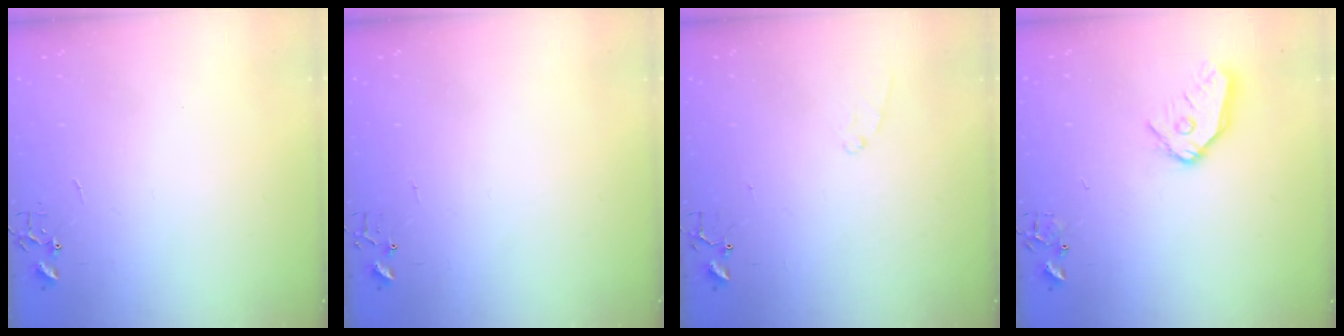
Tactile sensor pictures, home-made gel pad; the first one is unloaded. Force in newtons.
{"total": 4.2, "press": 4.2, "slide": 0.4}
{"total": 6.8, "press": 6.8, "slide": 0.7}
{"total": 12.5, "press": 12.4, "slide": 1.6}